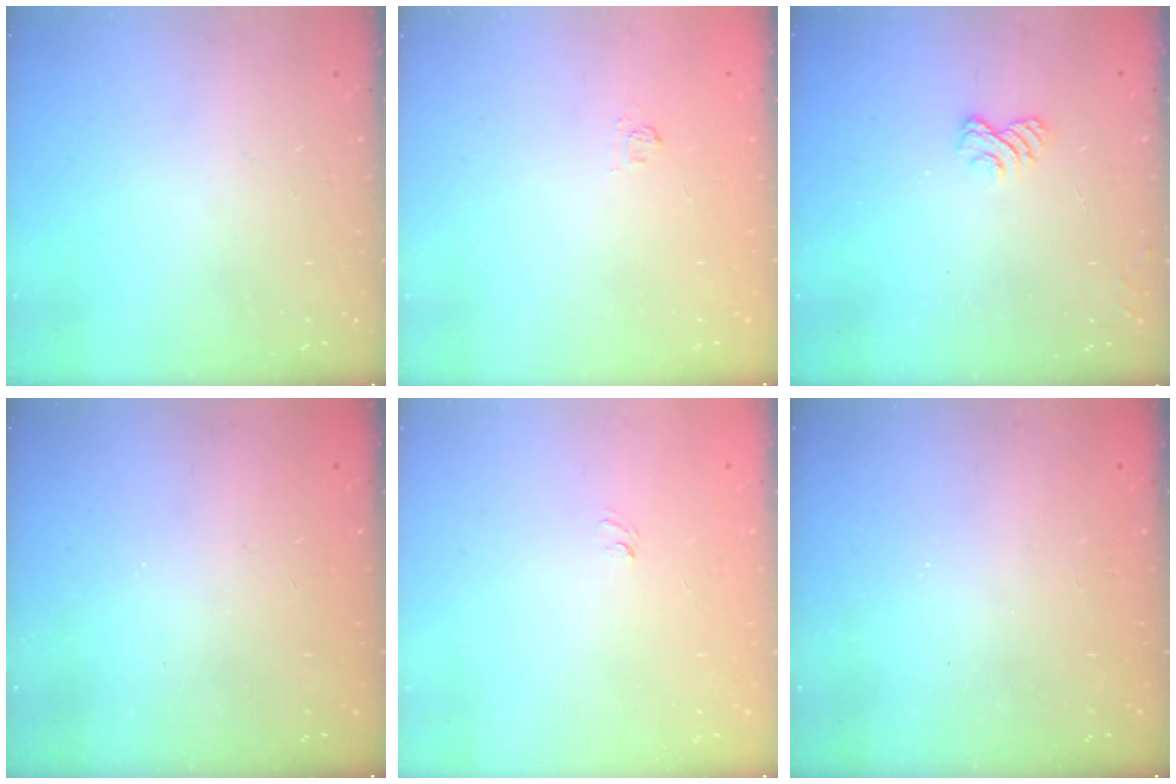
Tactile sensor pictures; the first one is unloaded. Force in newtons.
{"total": 2.4, "press": 2.1, "slide": 1.3}
{"total": 3.3, "press": 3.1, "slide": 1.3}
{"total": 2.3, "press": 2.2, "slide": 0.8}
{"total": 3.8, "press": 3.7, "slide": 1.0}
{"total": 2.4, "press": 2.3, "slide": 0.8}